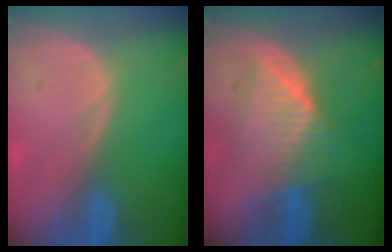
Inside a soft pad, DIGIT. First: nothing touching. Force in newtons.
{"total": 6.9, "press": 6.9, "slide": 0.2}